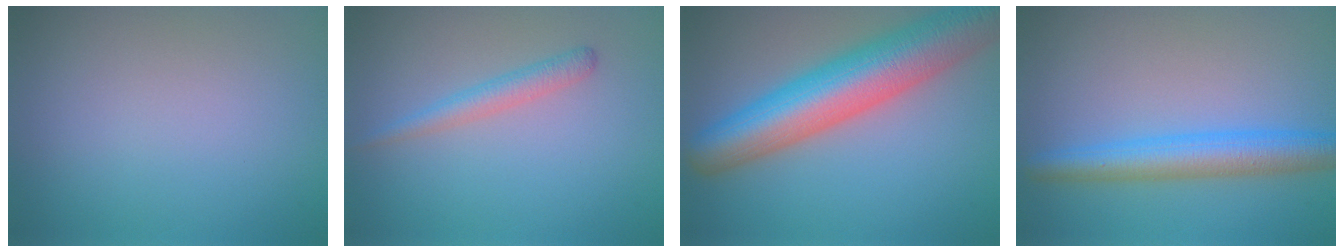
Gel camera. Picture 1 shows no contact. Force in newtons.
{"total": 2.0, "press": 2.0, "slide": 0.1}
{"total": 10.9, "press": 10.9, "slide": 0.6}
{"total": 5.1, "press": 5.1, "slide": 0.1}